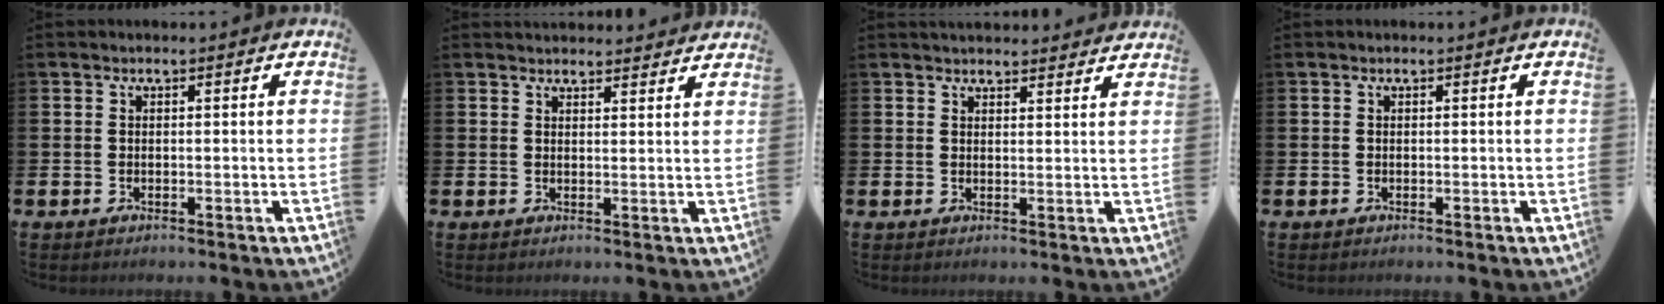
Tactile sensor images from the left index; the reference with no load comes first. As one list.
[{"total": 2.6, "force": [2.5, 0.6, 0.0], "torque": [0.006, -0.014, 0.045]}, {"total": 2.9, "force": [2.8, 0.6, 0.1], "torque": [0.004, -0.015, 0.050]}, {"total": 0.0}]